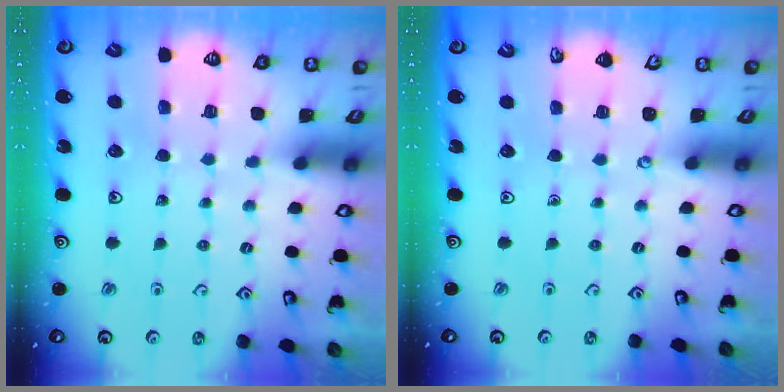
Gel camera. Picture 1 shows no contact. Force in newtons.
{"total": 0.0}